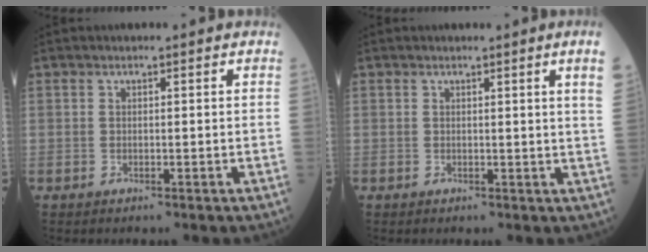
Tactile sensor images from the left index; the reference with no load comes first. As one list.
[{"total": 3.2, "force": [2.0, -1.1, 2.2], "torque": [-0.030, -0.020, 0.014]}]